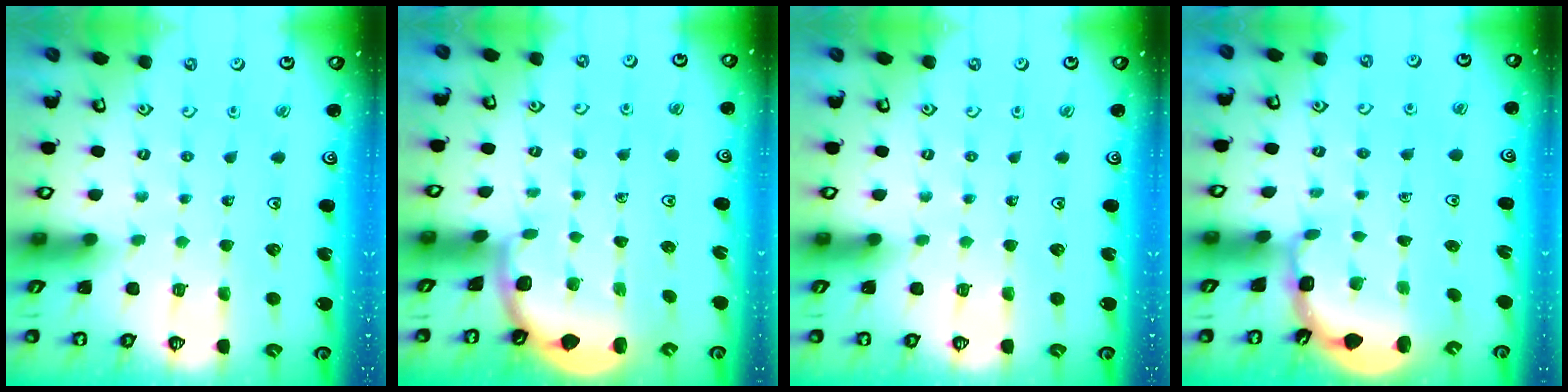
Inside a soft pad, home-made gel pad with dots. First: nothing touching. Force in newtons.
{"total": 1.8, "press": 1.8, "slide": 0.0}
{"total": 0.0}
{"total": 2.3, "press": 2.1, "slide": 0.9}